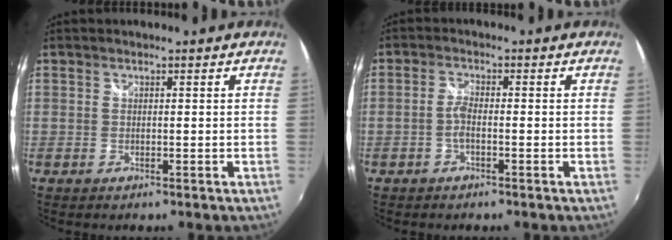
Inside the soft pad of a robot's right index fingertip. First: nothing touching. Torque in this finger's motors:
{"motor_torque": [0.44, -0.07, 0.17, 0.06]}